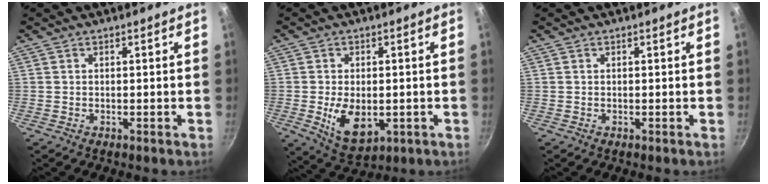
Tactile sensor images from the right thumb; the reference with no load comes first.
{"total": 9.3, "force": [-1.6, 5.6, 7.2], "torque": [-0.109, -0.011, -0.011]}
{"total": 0.0}